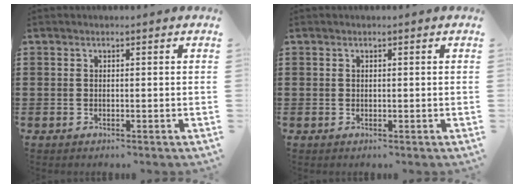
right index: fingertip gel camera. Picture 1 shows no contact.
{"total": 0.0}